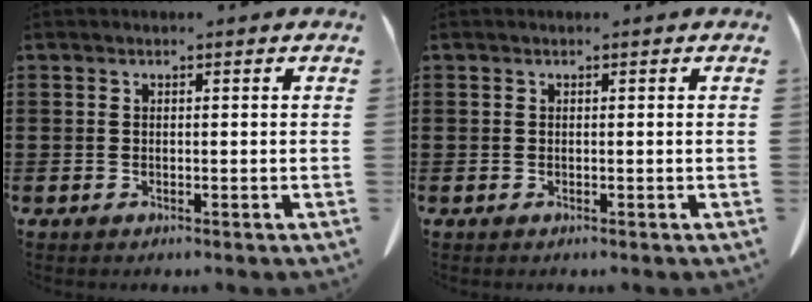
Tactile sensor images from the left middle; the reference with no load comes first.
{"total": 0.0}